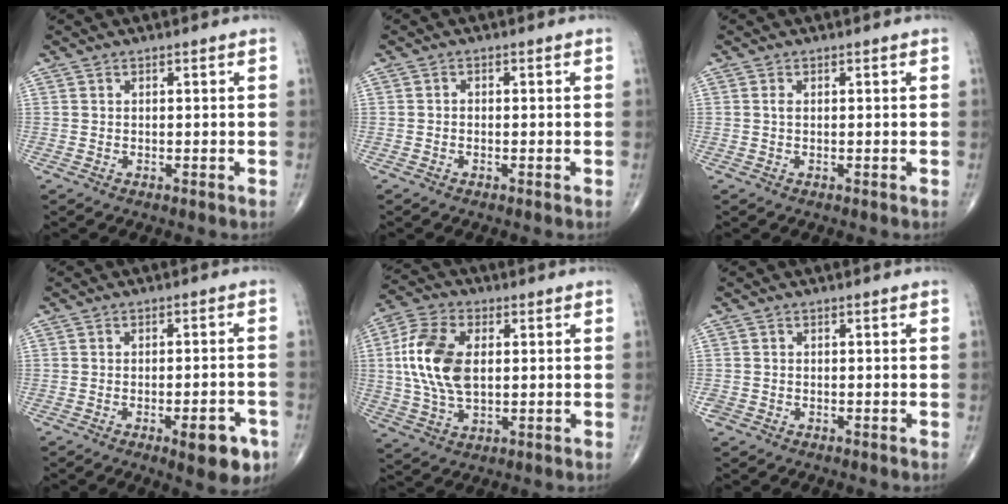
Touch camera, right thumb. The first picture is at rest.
{"total": 0.6, "force": [-0.2, 0.4, 0.4], "torque": [0.000, 0.003, -0.009]}
{"total": 0.7, "force": [0.1, 0.3, 0.6], "torque": [-0.013, 0.002, 0.002]}
{"total": 8.2, "force": [-4.0, 2.6, 6.6], "torque": [-0.072, 0.015, -0.047]}
{"total": 13.8, "force": [1.6, 7.9, 11.2], "torque": [-0.227, 0.005, 0.029]}
{"total": 1.2, "force": [-0.6, 1.0, 0.3], "torque": [-0.005, 0.003, -0.011]}